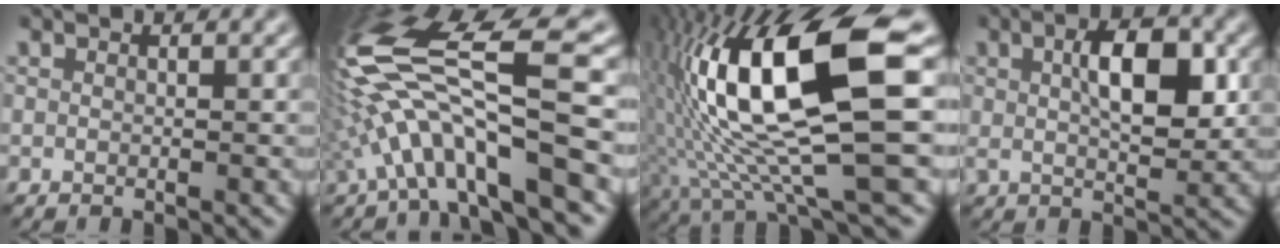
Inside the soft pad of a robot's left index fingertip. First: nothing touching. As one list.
[{"total": 12.6, "force": [-1.8, 3.3, 12.0], "torque": [-0.233, 0.022, -0.034]}, {"total": 15.8, "force": [2.2, 4.2, 15.0], "torque": [-0.282, 0.006, 0.043]}, {"total": 6.2, "force": [1.2, 2.6, 5.5], "torque": [-0.093, 0.004, 0.020]}]